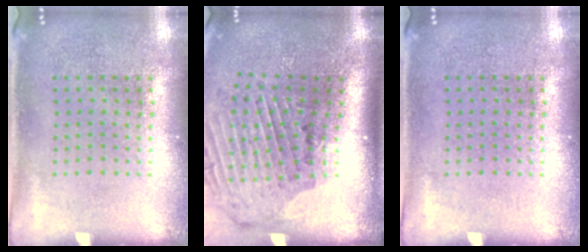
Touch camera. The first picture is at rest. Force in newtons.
{"total": 2.0, "press": 1.7, "slide": 1.1}
{"total": 0.0}